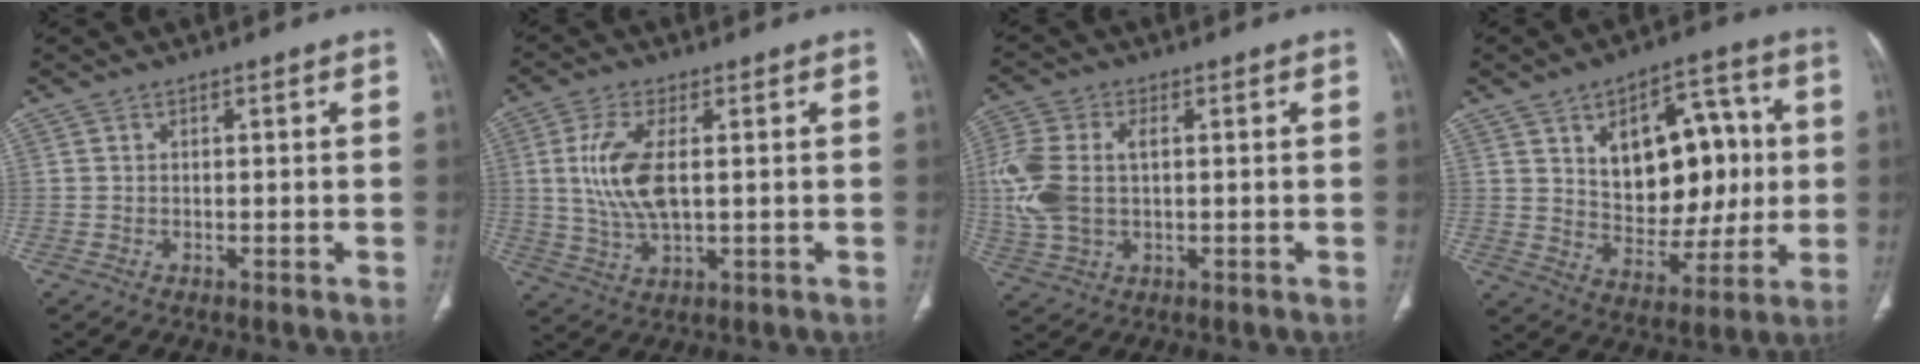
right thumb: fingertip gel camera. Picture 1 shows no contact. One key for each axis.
{"total": 9.9, "fx": 1.3, "fy": 4.3, "fz": 8.8, "tx": -0.197, "ty": -0.009, "tz": 0.031}
{"total": 11.4, "fx": 0.9, "fy": 7.0, "fz": 8.9, "tx": -0.225, "ty": 0.012, "tz": 0.022}
{"total": 18.7, "fx": 3.3, "fy": 11.6, "fz": 14.3, "tx": -0.145, "ty": 0.003, "tz": 0.061}